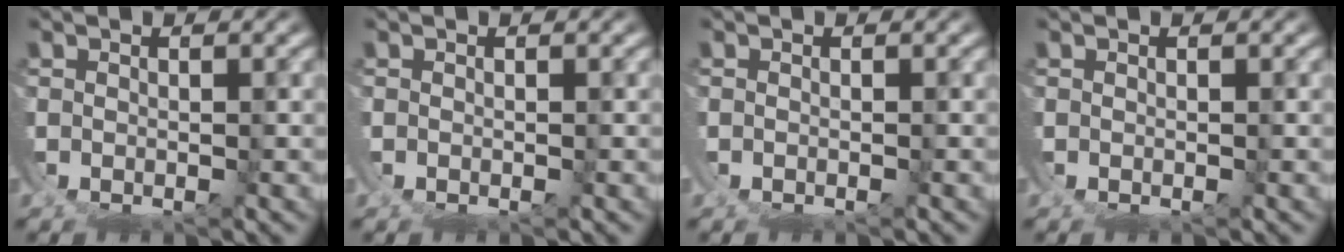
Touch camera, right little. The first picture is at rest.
{"total": 0.6, "force": [0.0, 0.6, 0.2], "torque": [-0.008, 0.003, -0.003]}
{"total": 0.6, "force": [-0.2, 0.5, 0.2], "torque": [-0.006, 0.002, -0.006]}
{"total": 0.0}